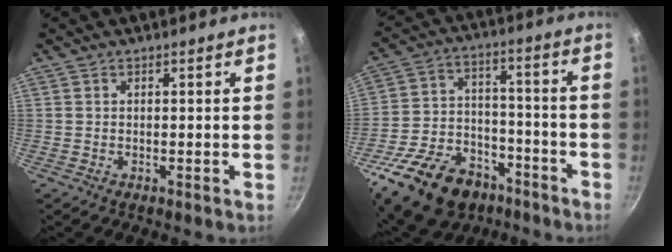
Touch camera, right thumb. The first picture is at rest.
{"total": 23.2, "force": [-13.9, 14.4, 11.7], "torque": [-0.198, 0.069, -0.224]}